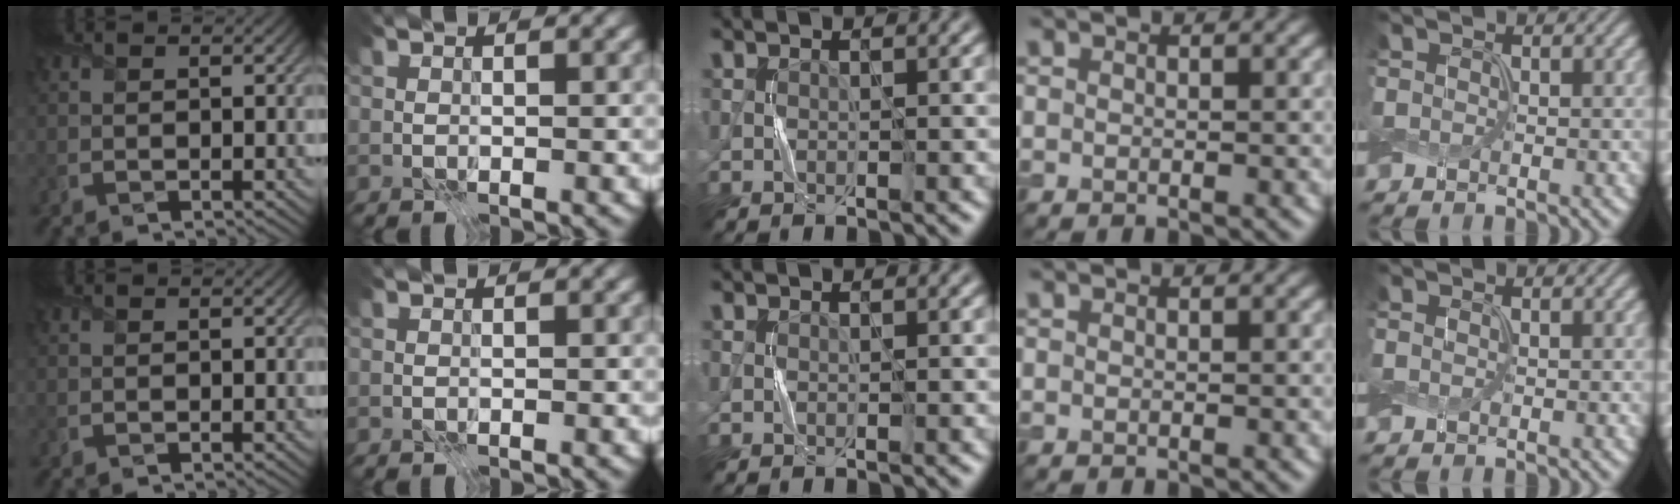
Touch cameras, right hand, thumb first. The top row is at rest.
{}